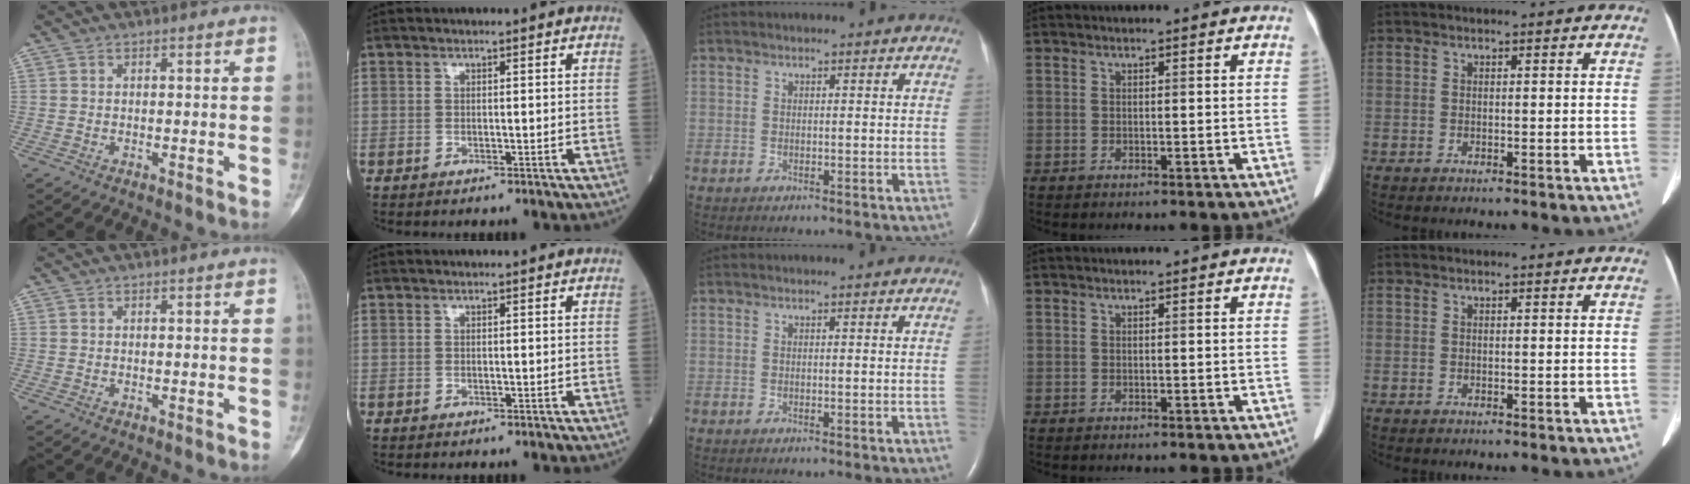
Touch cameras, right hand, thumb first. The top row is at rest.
{}